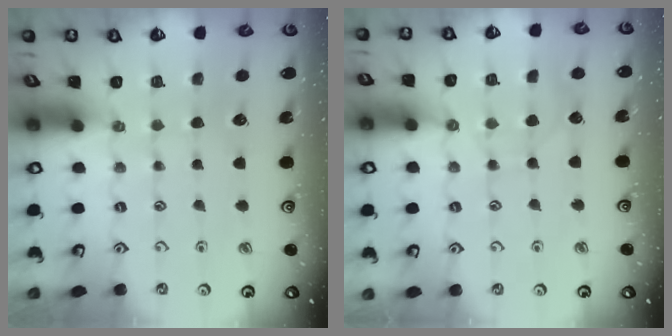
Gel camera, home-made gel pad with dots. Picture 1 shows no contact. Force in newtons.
{"total": 3.0, "press": 2.9, "slide": 0.4}